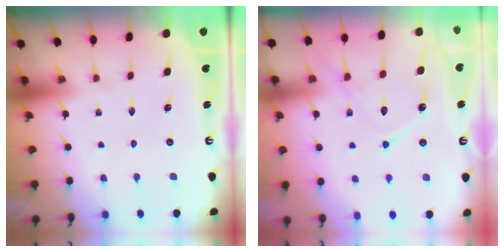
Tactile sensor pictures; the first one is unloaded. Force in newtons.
{"total": 12.7, "press": 12.6, "slide": 1.1}